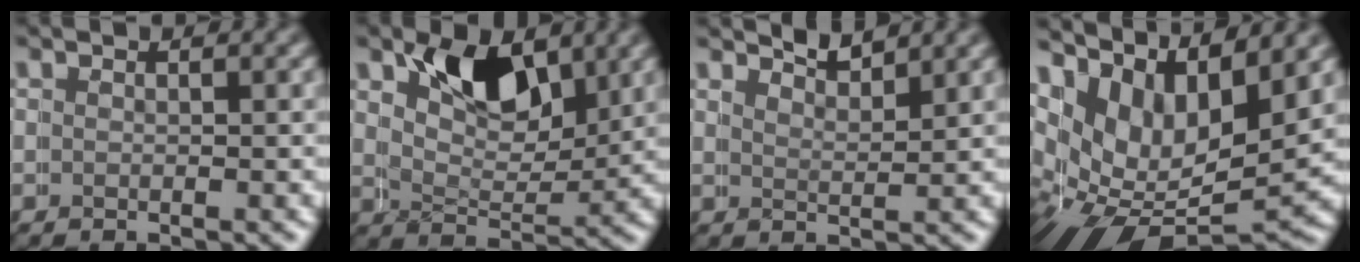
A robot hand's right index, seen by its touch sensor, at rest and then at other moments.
{"total": 5.9, "force": [4.0, 3.0, 3.0], "torque": [-0.061, -0.014, 0.073]}
{"total": 2.8, "force": [2.6, -0.8, 0.1], "torque": [-0.007, -0.004, 0.045]}
{"total": 10.4, "force": [-0.9, 7.6, 6.9], "torque": [-0.168, -0.059, 0.012]}